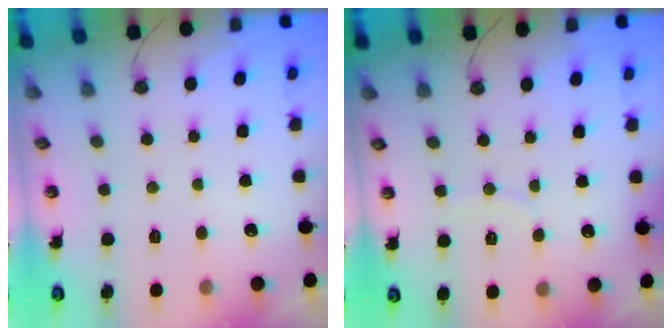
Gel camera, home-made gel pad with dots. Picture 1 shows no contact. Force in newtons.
{"total": 3.5, "press": 3.5, "slide": 0.4}